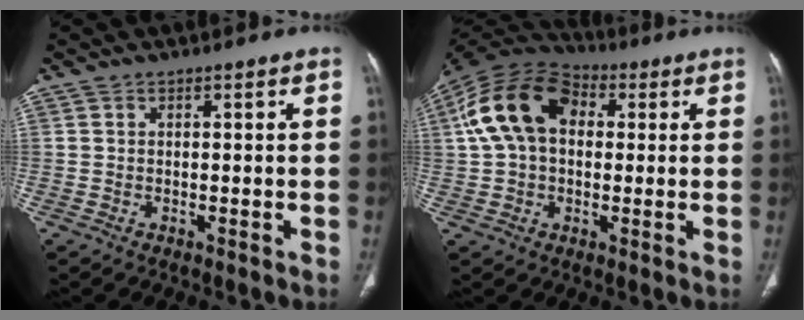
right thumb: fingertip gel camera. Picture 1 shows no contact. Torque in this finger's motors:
{"motor_torque": [-0.66, 1.43, 0.72, -0.50, 0.30]}